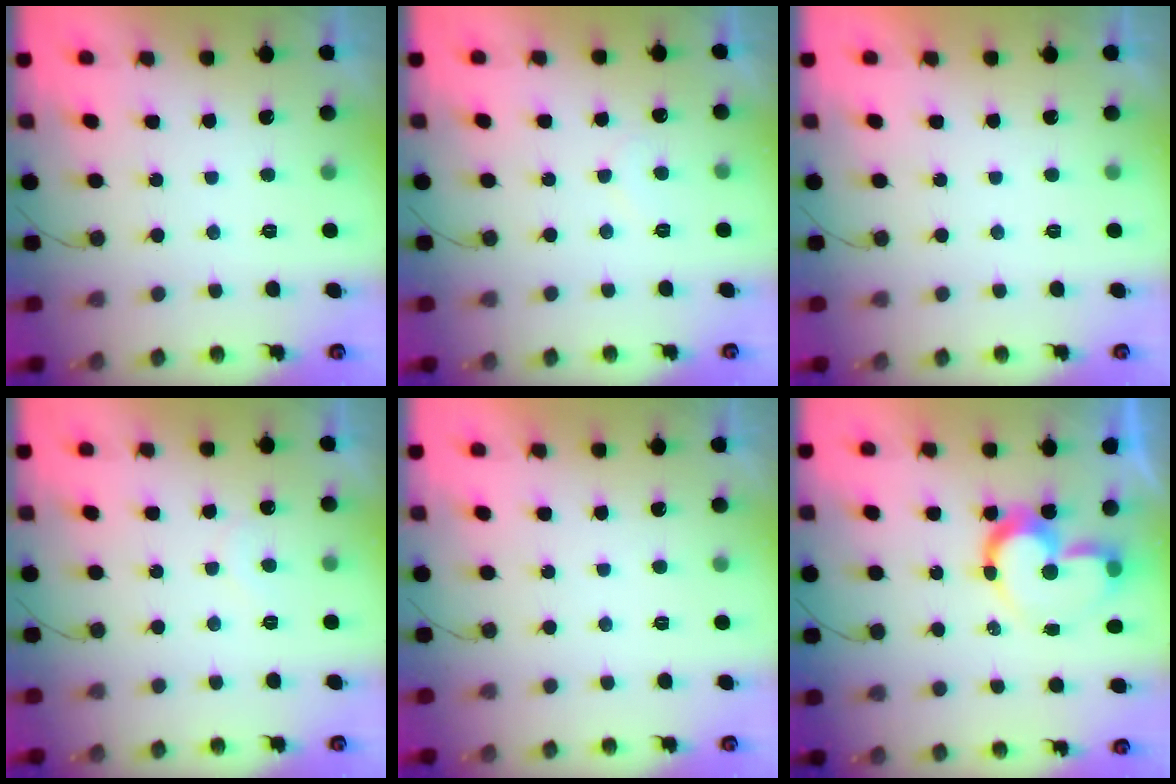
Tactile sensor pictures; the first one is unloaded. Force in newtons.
{"total": 5.2, "press": 5.1, "slide": 0.4}
{"total": 1.7, "press": 1.7, "slide": 0.1}
{"total": 4.6, "press": 4.5, "slide": 0.4}
{"total": 1.8, "press": 1.8, "slide": 0.0}
{"total": 12.1, "press": 12.0, "slide": 1.0}